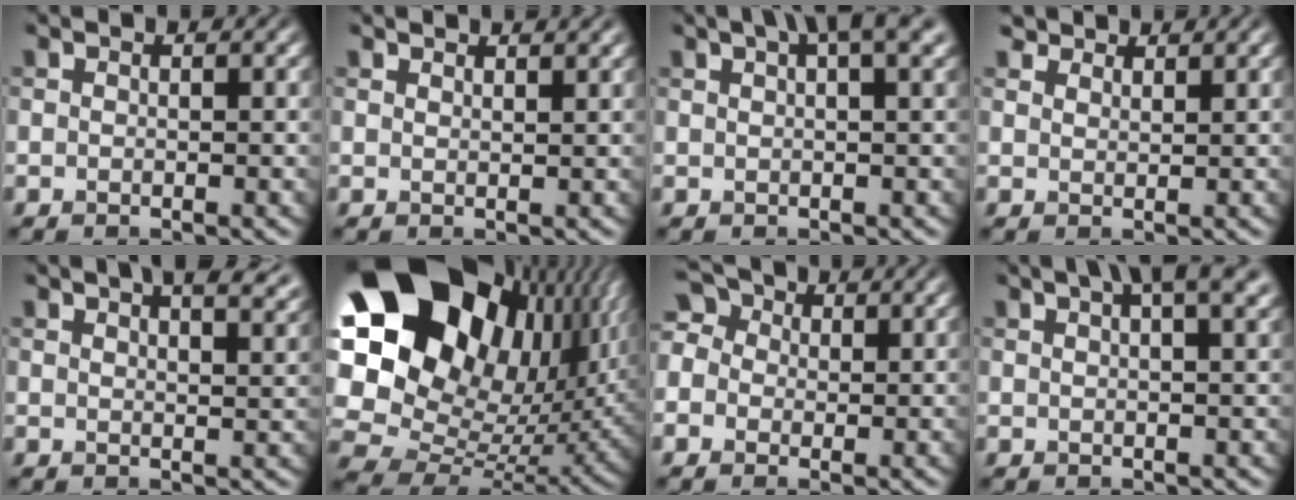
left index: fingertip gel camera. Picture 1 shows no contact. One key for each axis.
{"total": 1.7, "fx": 1.6, "fy": 0.1, "fz": 0.4, "tx": -0.003, "ty": 0.002, "tz": 0.021}
{"total": 4.5, "fx": 2.7, "fy": 0.8, "fz": 3.5, "tx": -0.041, "ty": 0.014, "tz": 0.041}
{"total": 2.6, "fx": 2.4, "fy": 0.9, "fz": 0.5, "tx": -0.009, "ty": -0.007, "tz": 0.046}
{"total": 7.8, "fx": 5.2, "fy": 3.3, "fz": 4.8, "tx": -0.028, "ty": 0.028, "tz": 0.046}
{"total": 21.7, "fx": 8.3, "fy": 15.2, "fz": 13.0, "tx": -0.273, "ty": 0.032, "tz": 0.160}
{"total": 4.9, "fx": 1.1, "fy": 4.1, "fz": 2.5, "tx": -0.051, "ty": 0.031, "tz": -0.010}
{"total": 5.7, "fx": 3.5, "fy": 1.5, "fz": 4.2, "tx": -0.042, "ty": 0.020, "tz": 0.042}